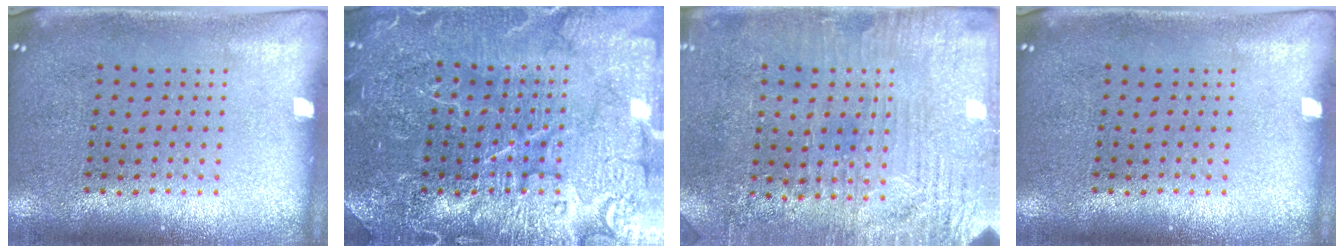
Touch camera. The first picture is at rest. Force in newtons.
{"total": 6.9, "press": 6.8, "slide": 0.9}
{"total": 3.2, "press": 3.1, "slide": 0.7}
{"total": 0.0}